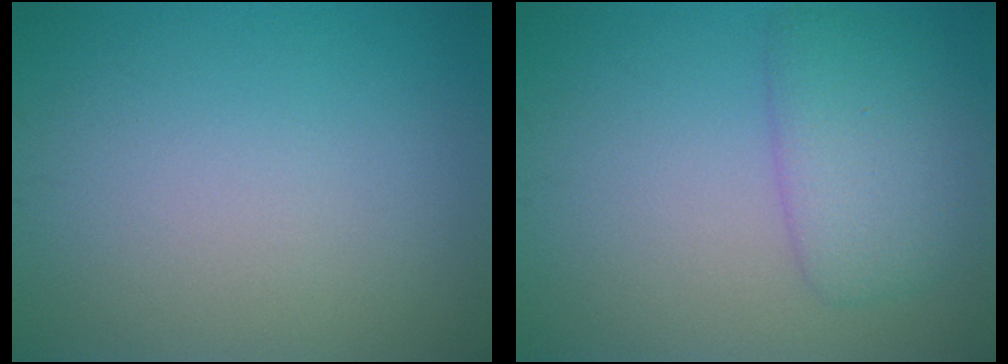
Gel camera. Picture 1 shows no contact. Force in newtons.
{"total": 3.8, "press": 3.8, "slide": 0.2}